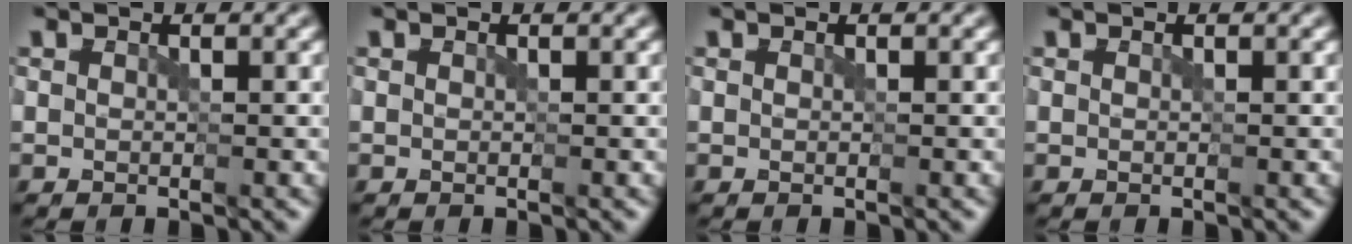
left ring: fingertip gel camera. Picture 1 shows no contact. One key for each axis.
{"total": 0.0}
{"total": 0.0}
{"total": 0.0}